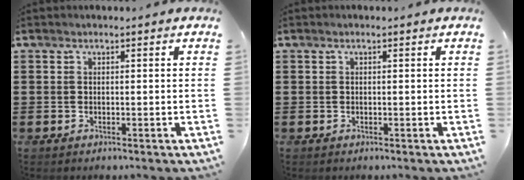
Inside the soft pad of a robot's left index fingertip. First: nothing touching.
{"total": 0.0}